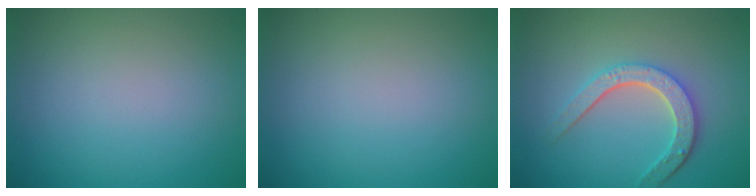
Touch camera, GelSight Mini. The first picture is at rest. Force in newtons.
{"total": 0.0}
{"total": 4.4, "press": 3.4, "slide": 2.8}